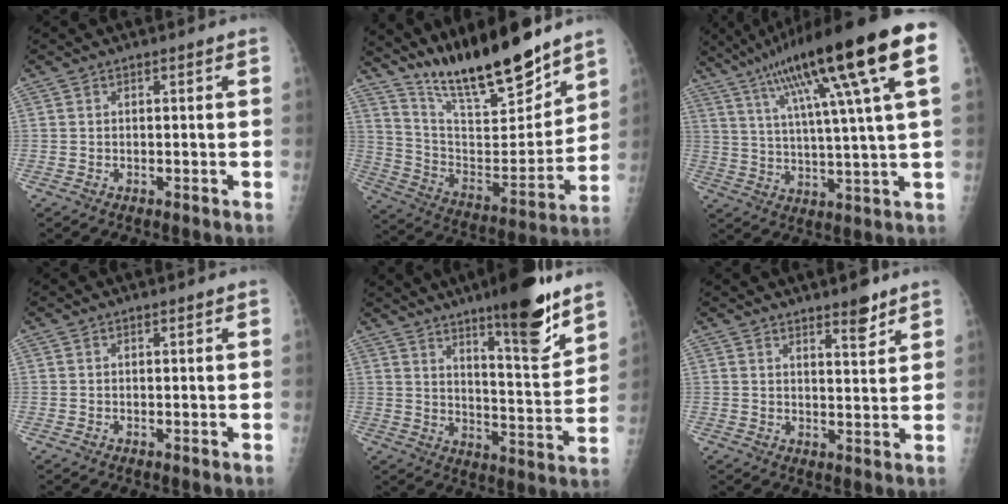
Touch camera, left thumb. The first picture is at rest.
{"total": 20.3, "force": [16.6, 4.3, 10.8], "torque": [-0.147, -0.104, 0.295]}
{"total": 23.7, "force": [10.8, 2.3, 20.9], "torque": [-0.339, 0.000, 0.169]}
{"total": 0.0}
{"total": 16.2, "force": [11.1, 2.9, 11.5], "torque": [-0.143, -0.080, 0.172]}
{"total": 4.6, "force": [3.4, 1.2, 2.8], "torque": [-0.028, -0.027, 0.050]}